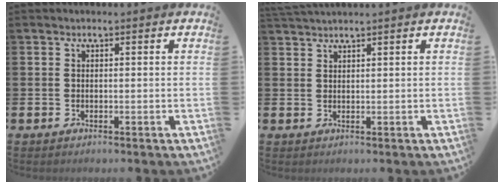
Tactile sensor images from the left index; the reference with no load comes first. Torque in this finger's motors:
{"motor_torque": [0.43, -0.42, -0.01, 0.00]}